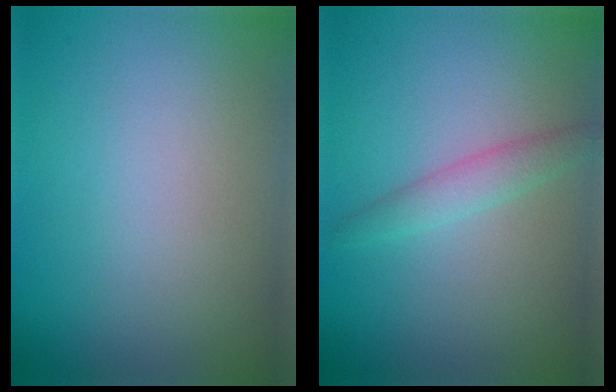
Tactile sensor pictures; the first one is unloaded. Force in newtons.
{"total": 1.9, "press": 1.9, "slide": 0.1}